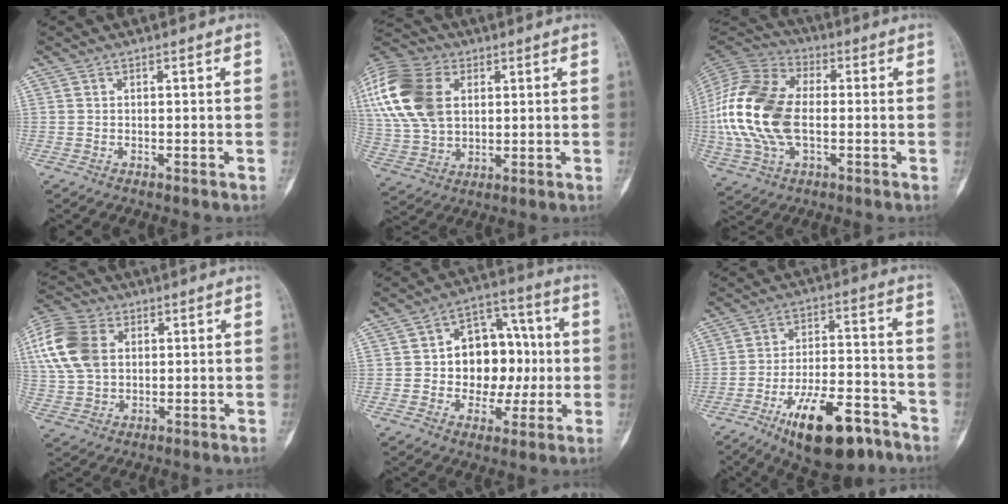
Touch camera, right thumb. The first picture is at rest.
{"total": 21.3, "force": [5.3, 14.9, 14.2], "torque": [-0.300, 0.006, 0.098]}
{"total": 20.5, "force": [-1.4, 12.7, 16.1], "torque": [-0.340, 0.014, -0.026]}
{"total": 15.4, "force": [3.4, 11.1, 10.2], "torque": [-0.203, 0.009, 0.062]}
{"total": 15.1, "force": [-0.1, 11.2, 10.1], "torque": [-0.087, 0.036, 0.001]}
{"total": 17.6, "force": [-10.2, 7.1, 12.4], "torque": [-0.177, 0.066, -0.156]}